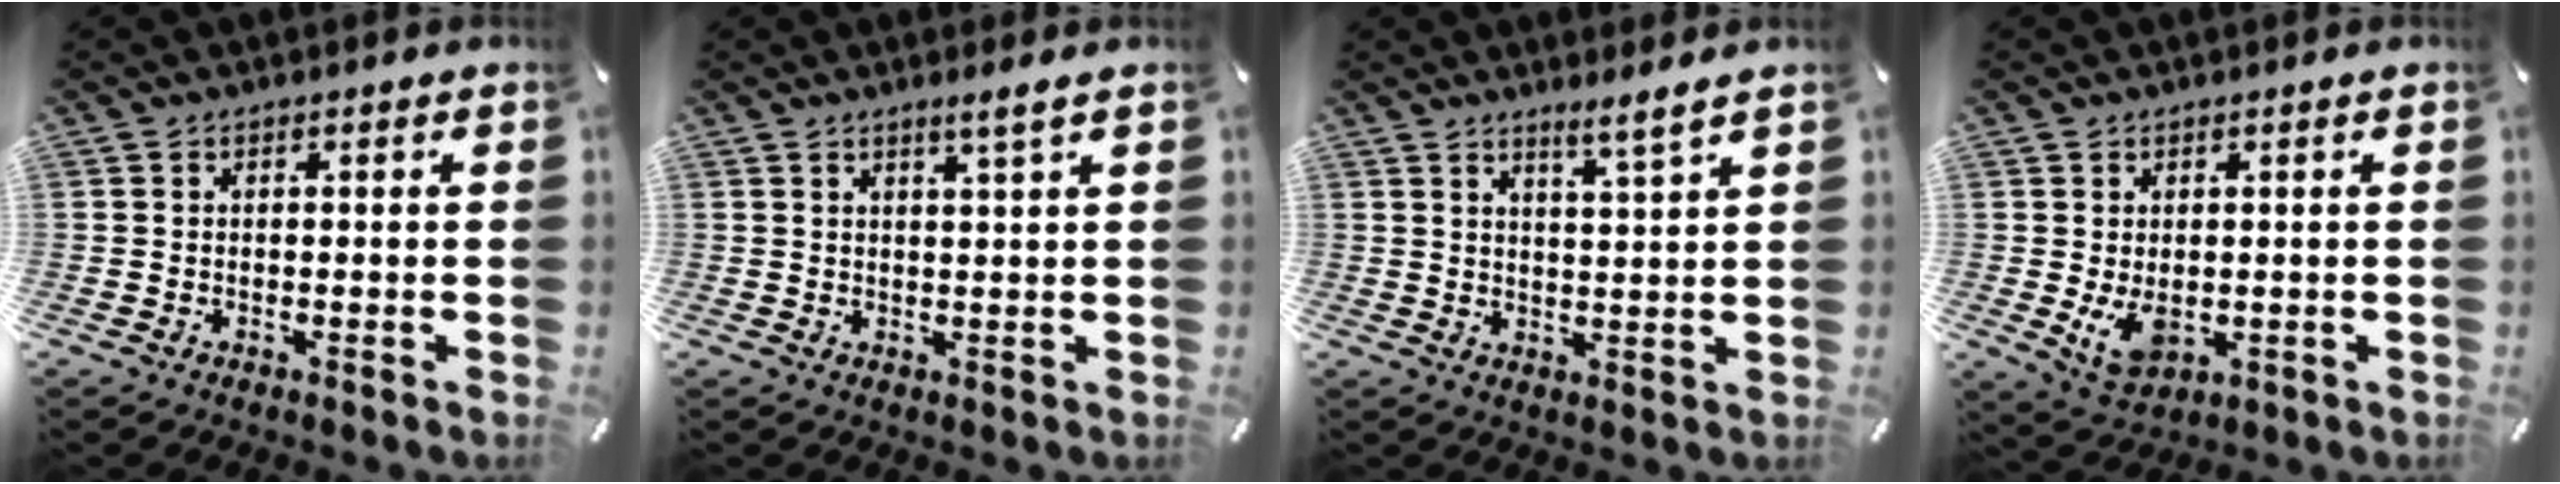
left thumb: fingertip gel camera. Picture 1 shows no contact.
{"total": 2.9, "force": [2.0, -0.1, 2.1], "torque": [-0.043, -0.005, 0.034]}
{"total": 4.5, "force": [3.9, -0.7, 2.0], "torque": [-0.041, -0.028, 0.067]}
{"total": 5.9, "force": [-0.2, 4.1, 4.3], "torque": [-0.092, -0.011, -0.007]}